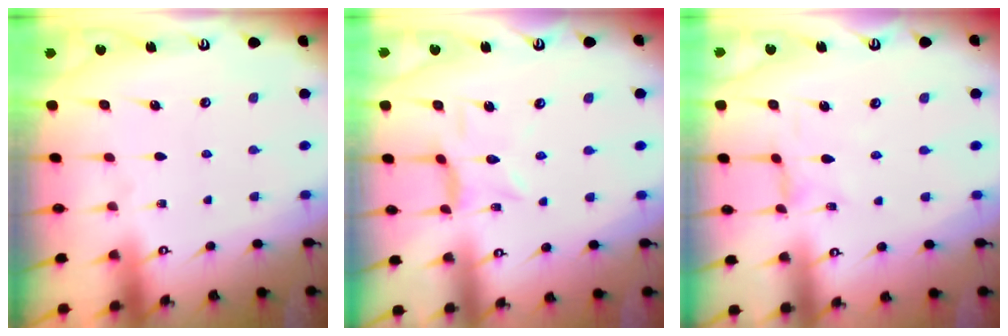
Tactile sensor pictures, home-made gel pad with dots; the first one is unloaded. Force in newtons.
{"total": 2.4, "press": 2.4, "slide": 0.1}
{"total": 0.0}